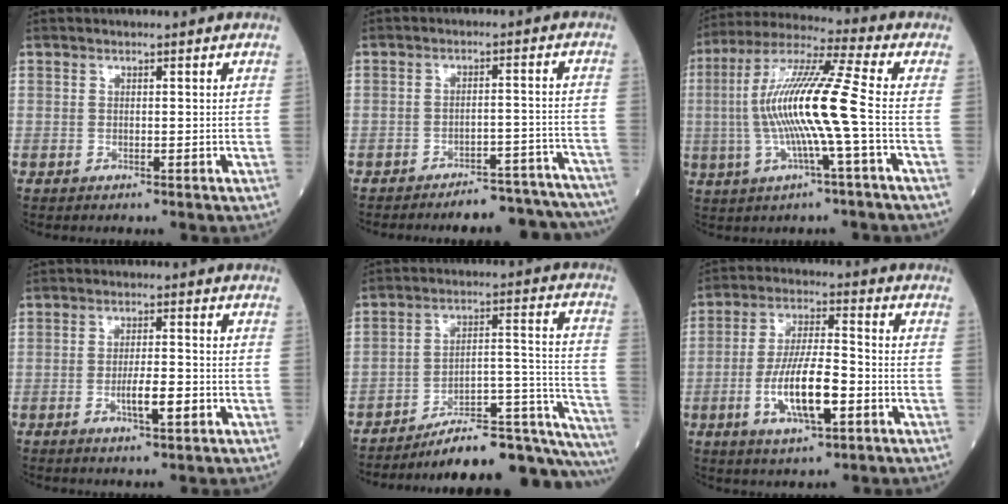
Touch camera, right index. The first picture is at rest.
{"total": 15.4, "force": [-14.7, 2.1, 4.0], "torque": [-0.009, 0.019, -0.175]}
{"total": 14.5, "force": [-1.4, -0.5, 14.4], "torque": [-0.288, 0.011, -0.035]}
{"total": 4.5, "force": [-1.5, 0.7, 4.1], "torque": [-0.070, 0.000, -0.023]}
{"total": 23.7, "force": [-21.2, 2.4, 10.2], "torque": [-0.061, 0.042, -0.294]}
{"total": 11.1, "force": [-3.3, 2.7, 10.3], "torque": [-0.201, 0.000, -0.057]}